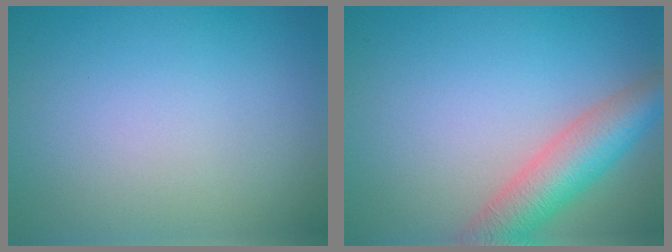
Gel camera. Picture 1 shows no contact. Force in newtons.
{"total": 6.0, "press": 6.0, "slide": 0.4}